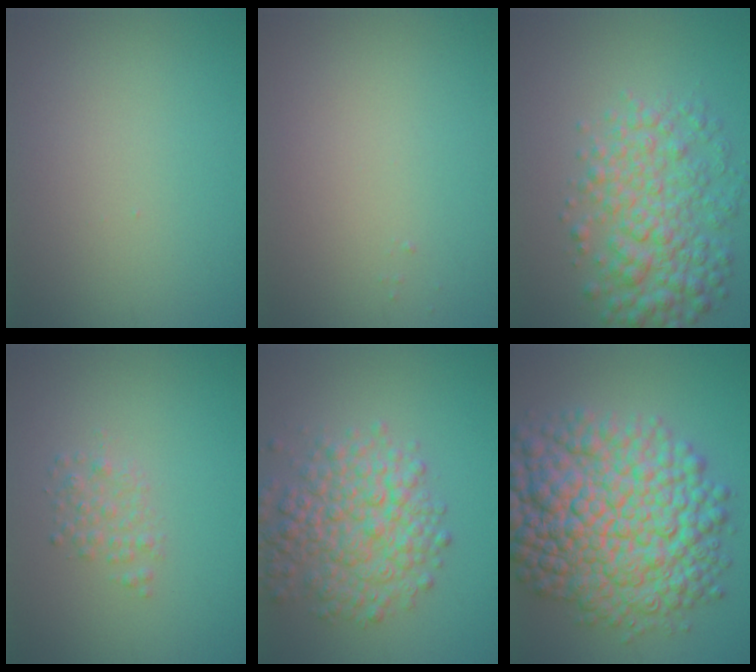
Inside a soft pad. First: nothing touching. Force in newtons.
{"total": 0.0}
{"total": 5.9, "press": 5.9, "slide": 0.1}
{"total": 1.5, "press": 1.5, "slide": 0.0}
{"total": 6.3, "press": 6.3, "slide": 0.3}
{"total": 14.0, "press": 14.0, "slide": 0.2}